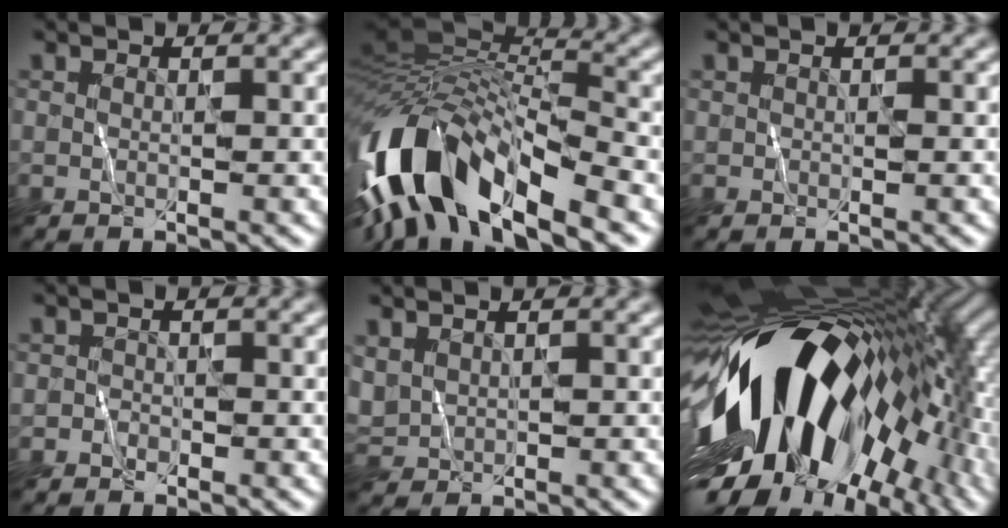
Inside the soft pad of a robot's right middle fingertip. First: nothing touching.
{"total": 13.4, "force": [-6.1, 5.9, 10.4], "torque": [-0.207, 0.022, -0.109]}
{"total": 0.0}
{"total": 0.8, "force": [-0.6, 0.5, -0.3], "torque": [0.009, 0.004, -0.011]}
{"total": 1.9, "force": [0.7, 1.7, 0.6], "torque": [-0.016, -0.002, 0.017]}
{"total": 18.7, "force": [-1.6, 10.7, 15.3], "torque": [-0.252, -0.005, -0.054]}